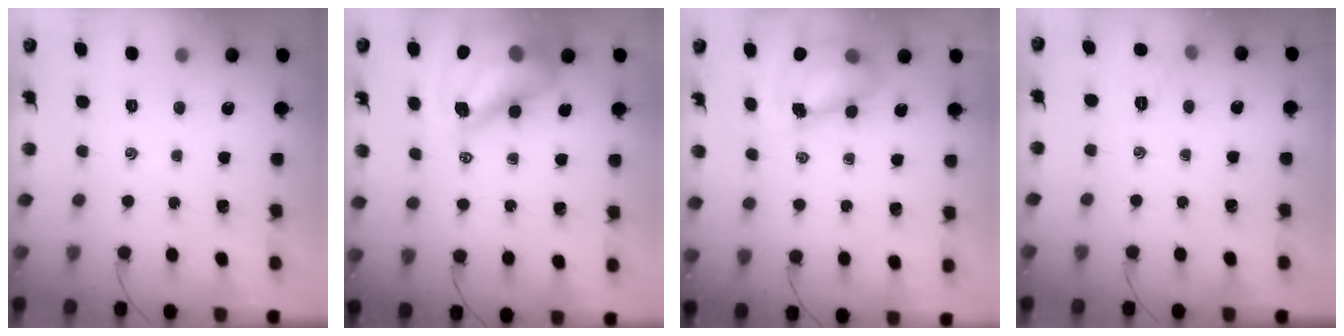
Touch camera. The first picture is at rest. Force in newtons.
{"total": 16.2, "press": 15.5, "slide": 4.5}
{"total": 8.3, "press": 8.1, "slide": 1.9}
{"total": 5.0, "press": 4.8, "slide": 1.5}